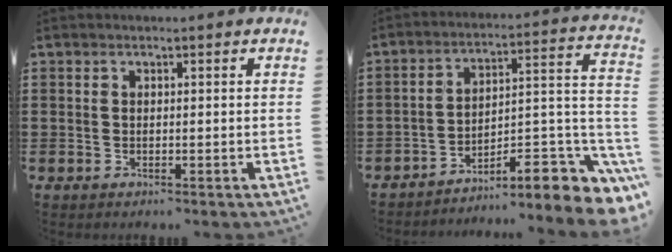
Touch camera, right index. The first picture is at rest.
{"total": 8.2, "force": [-5.7, 2.1, 5.4], "torque": [-0.065, -0.009, -0.111]}